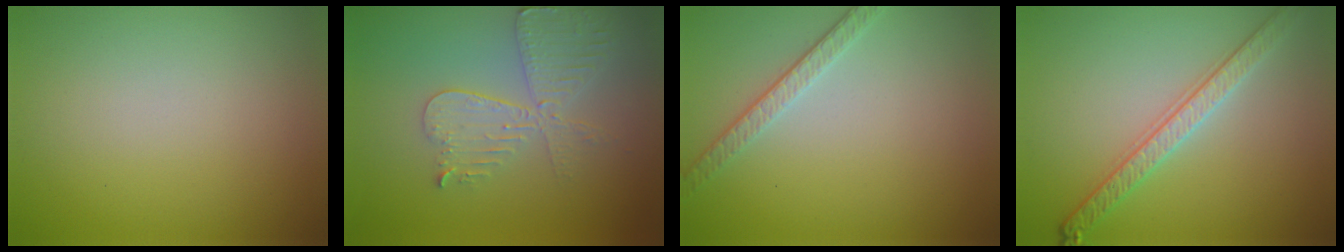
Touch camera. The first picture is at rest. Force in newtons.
{"total": 4.4, "press": 3.8, "slide": 2.2}
{"total": 2.5, "press": 2.2, "slide": 1.2}
{"total": 3.2, "press": 3.0, "slide": 1.0}